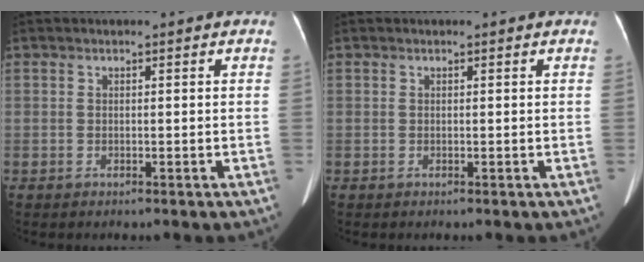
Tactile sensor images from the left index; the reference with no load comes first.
{"total": 0.0}